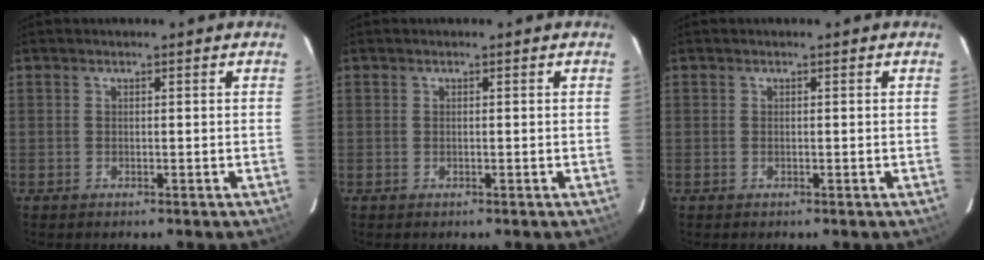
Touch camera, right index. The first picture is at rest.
{"total": 0.0}
{"total": 0.0}